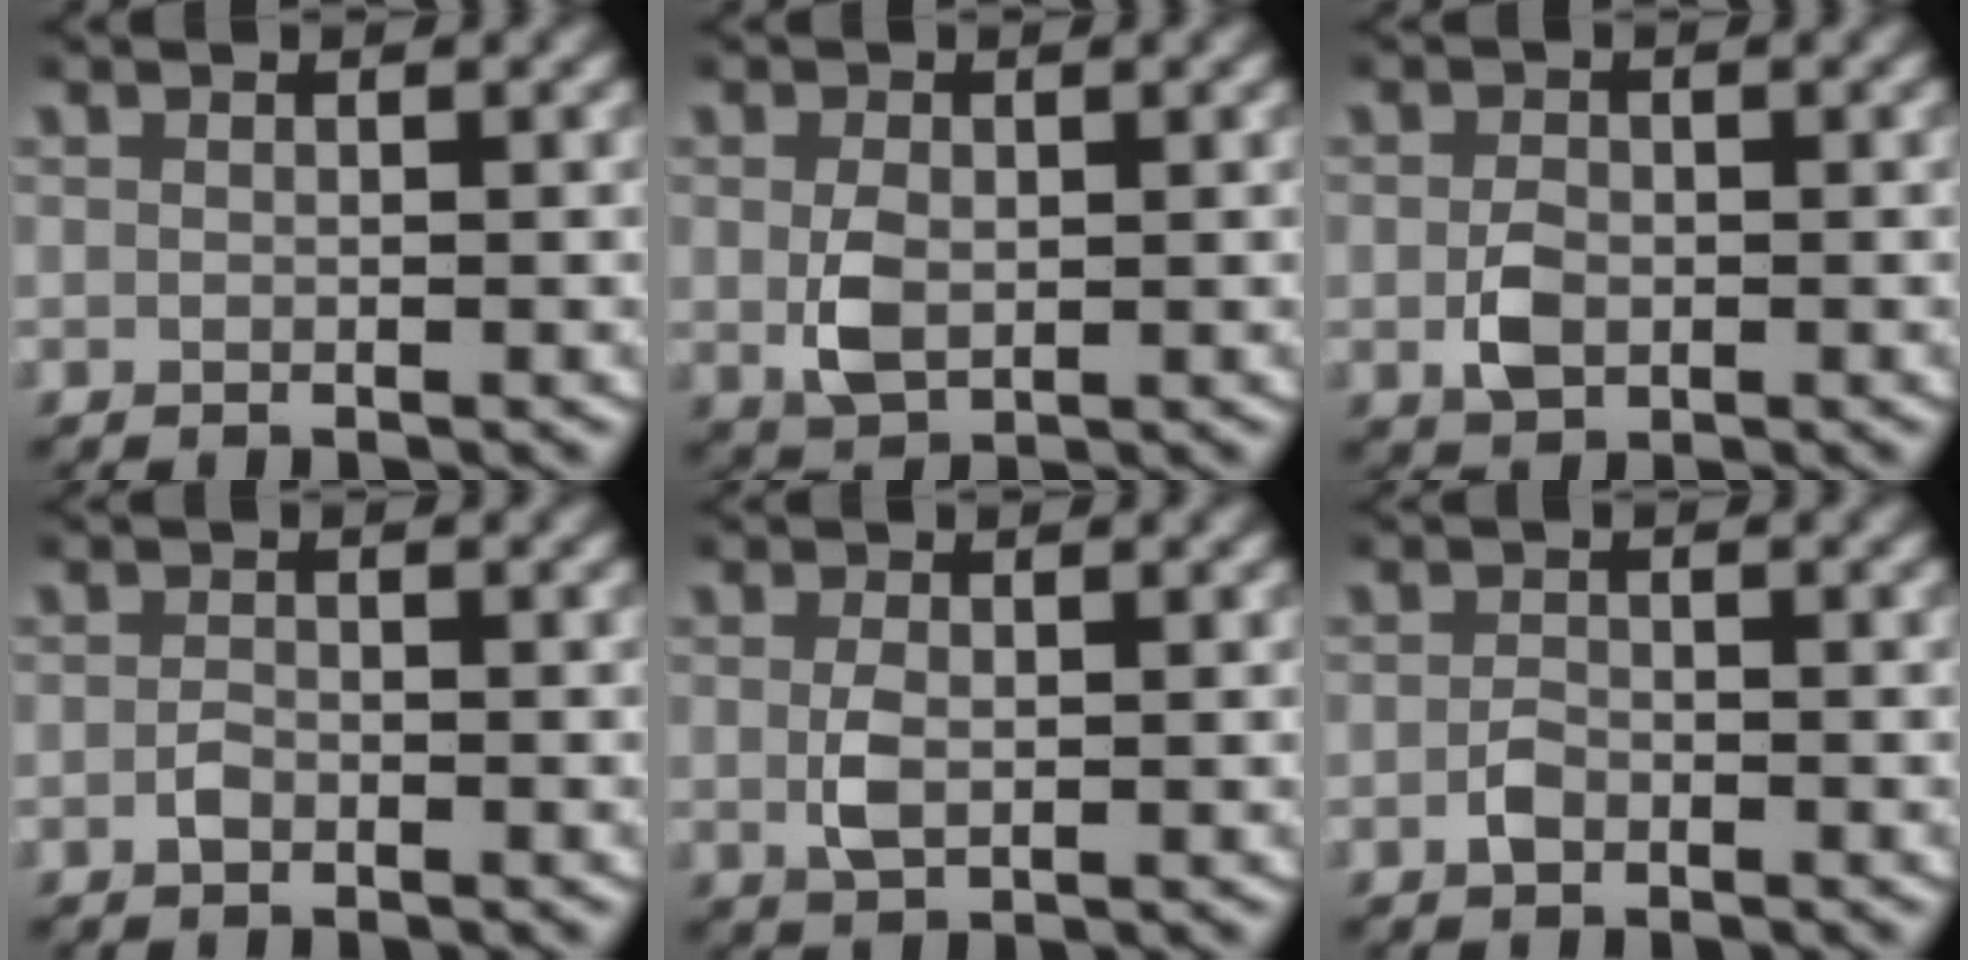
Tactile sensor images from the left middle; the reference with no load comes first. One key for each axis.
{"total": 3.0, "fx": 0.0, "fy": 2.0, "fz": 2.2, "tx": -0.057, "ty": -0.012, "tz": 0.008}
{"total": 2.5, "fx": -0.5, "fy": 1.8, "fz": 1.6, "tx": -0.037, "ty": -0.007, "tz": -0.005}
{"total": 1.0, "fx": -0.6, "fy": 0.6, "fz": 0.5, "tx": -0.014, "ty": -0.003, "tz": -0.011}
{"total": 2.1, "fx": 0.0, "fy": 1.1, "fz": 1.8, "tx": -0.044, "ty": -0.008, "tz": 0.007}
{"total": 1.3, "fx": -0.8, "fy": 0.8, "fz": 0.7, "tx": -0.018, "ty": -0.003, "tz": -0.014}